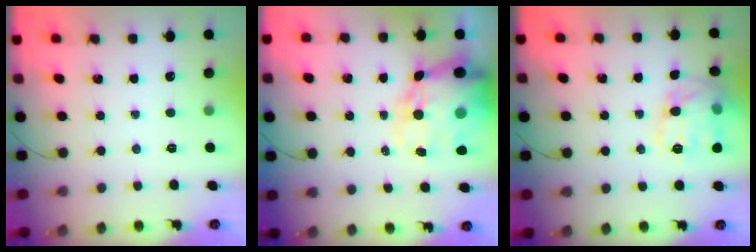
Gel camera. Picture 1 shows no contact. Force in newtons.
{"total": 19.2, "press": 18.7, "slide": 4.0}
{"total": 16.0, "press": 16.0, "slide": 0.6}